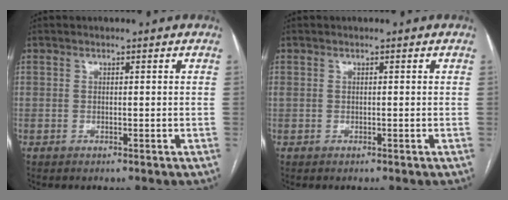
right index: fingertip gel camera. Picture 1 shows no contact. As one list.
[{"total": 0.0}]